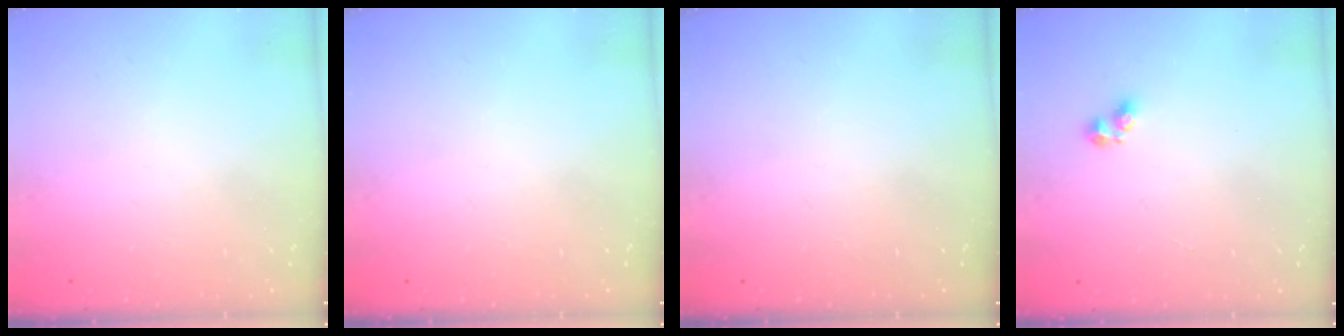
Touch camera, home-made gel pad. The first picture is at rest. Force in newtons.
{"total": 0.0}
{"total": 0.0}
{"total": 3.5, "press": 3.3, "slide": 1.2}